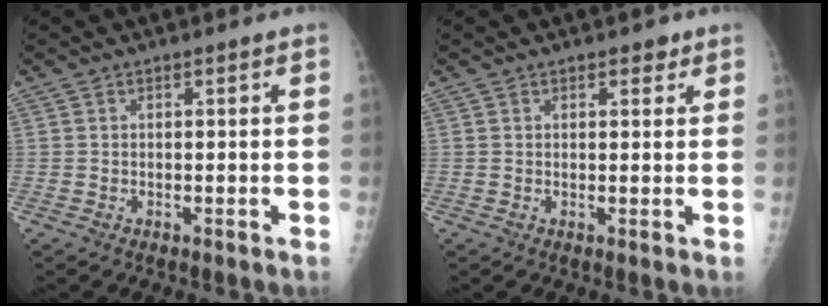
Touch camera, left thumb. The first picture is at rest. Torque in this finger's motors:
{"motor_torque": [-0.14, 0.00, 0.03, 0.04, 0.03]}